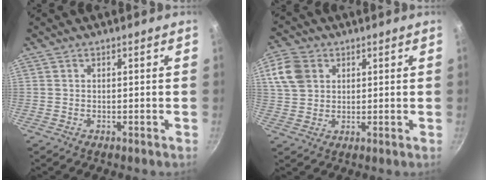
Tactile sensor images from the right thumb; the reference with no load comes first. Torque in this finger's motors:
{"motor_torque": [0.10, 0.20, 0.74, 0.59, 0.05]}